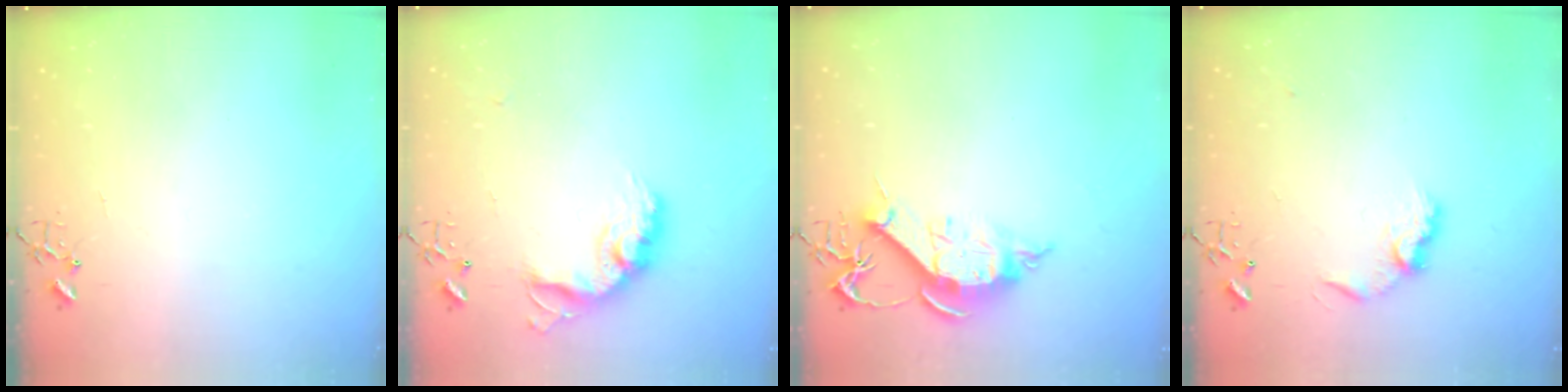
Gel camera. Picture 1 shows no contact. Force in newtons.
{"total": 16.0, "press": 16.0, "slide": 0.8}
{"total": 12.0, "press": 12.0, "slide": 1.3}
{"total": 9.4, "press": 9.4, "slide": 0.5}